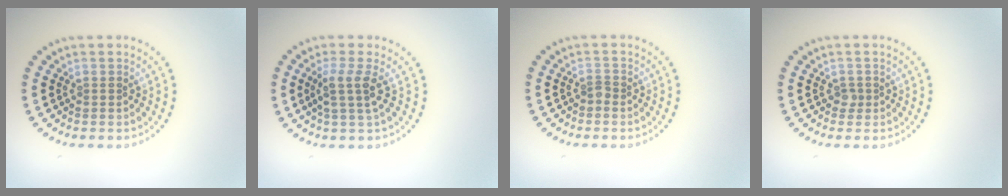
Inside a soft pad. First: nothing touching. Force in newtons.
{"total": 2.3, "press": 1.9, "slide": 1.4}
{"total": 0.8, "press": 0.5, "slide": 0.6}
{"total": 0.8, "press": 0.6, "slide": 0.5}